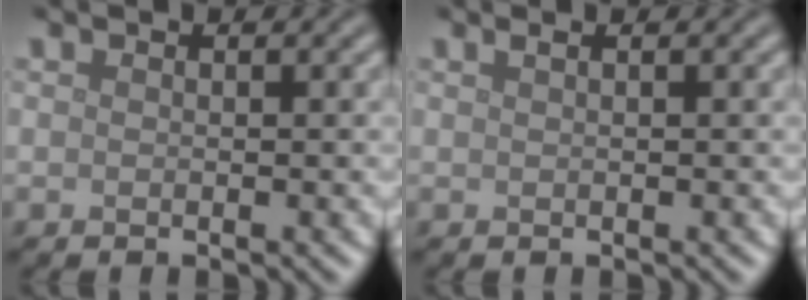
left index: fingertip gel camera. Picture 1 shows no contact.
{"total": 1.0, "force": [0.5, 0.5, 0.7], "torque": [-0.008, 0.000, 0.003]}